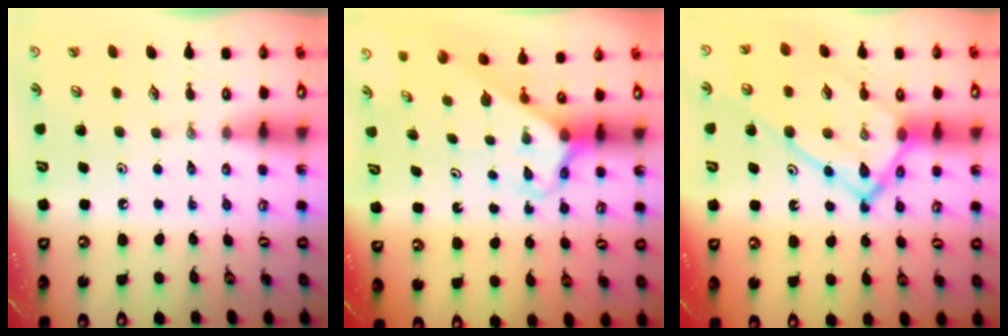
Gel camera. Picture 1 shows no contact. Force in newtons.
{"total": 2.4, "press": 2.4, "slide": 0.1}
{"total": 18.3, "press": 18.2, "slide": 2.1}